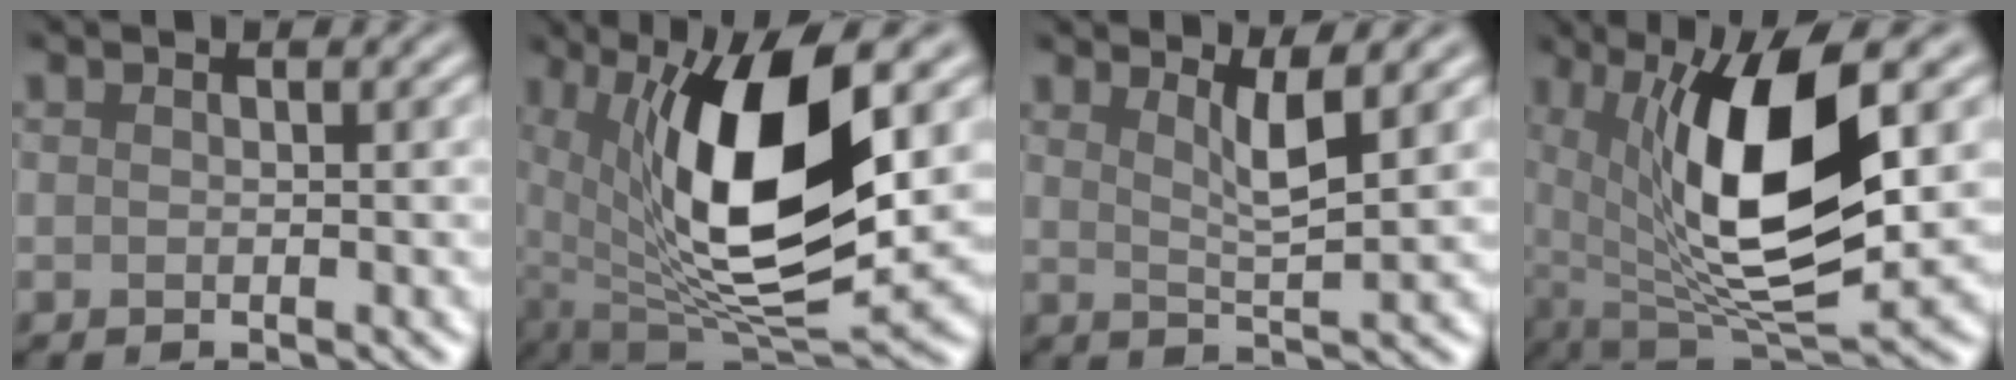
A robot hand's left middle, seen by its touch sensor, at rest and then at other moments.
{"total": 12.9, "force": [2.5, 4.8, 11.7], "torque": [-0.197, -0.014, 0.045]}
{"total": 3.2, "force": [1.5, 0.7, 2.8], "torque": [-0.040, -0.006, 0.029]}
{"total": 11.6, "force": [2.4, 4.0, 10.6], "torque": [-0.183, -0.009, 0.044]}